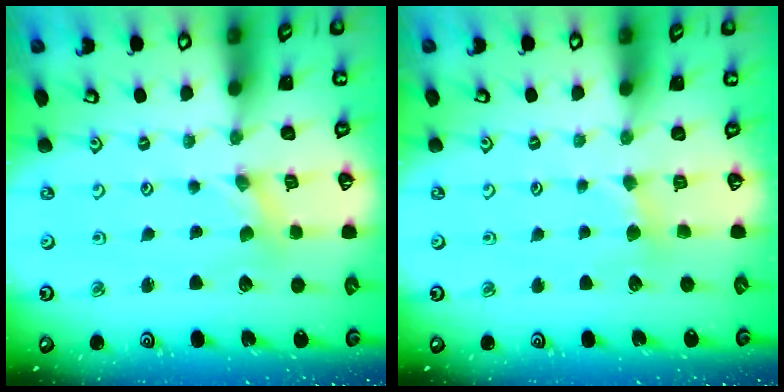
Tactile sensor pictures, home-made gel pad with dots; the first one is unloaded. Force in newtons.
{"total": 2.4, "press": 2.4, "slide": 0.3}